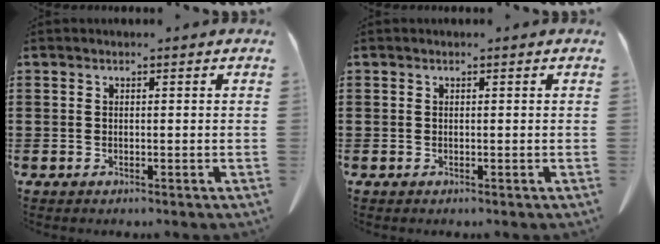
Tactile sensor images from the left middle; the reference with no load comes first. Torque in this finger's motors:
{"motor_torque": [-0.02, 0.01, 0.00, 0.00]}